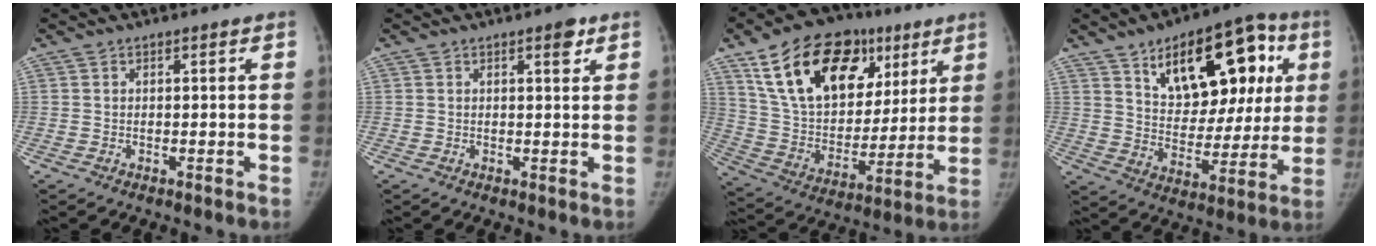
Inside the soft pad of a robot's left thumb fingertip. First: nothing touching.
{"total": 2.6, "force": [1.5, 1.0, 1.9], "torque": [-0.016, -0.007, 0.019]}
{"total": 26.9, "force": [13.0, 16.5, 16.8], "torque": [-0.250, -0.002, 0.227]}
{"total": 22.4, "force": [8.8, 11.7, 16.9], "torque": [-0.186, -0.012, 0.134]}